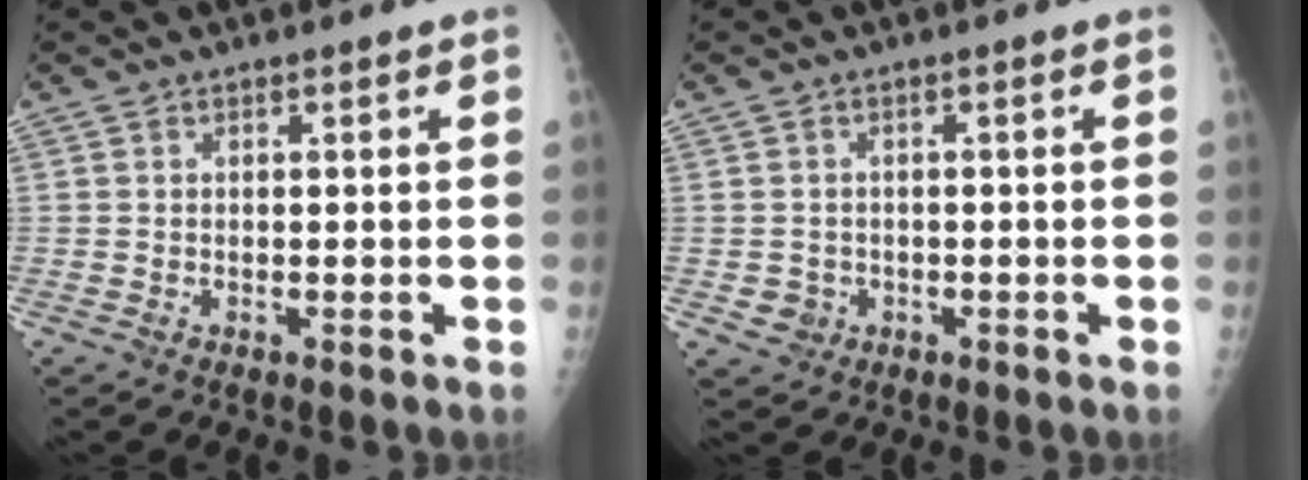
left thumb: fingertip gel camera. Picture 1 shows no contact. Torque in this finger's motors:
{"motor_torque": [-0.19, 0.13, -0.05, -0.04, 0.01]}